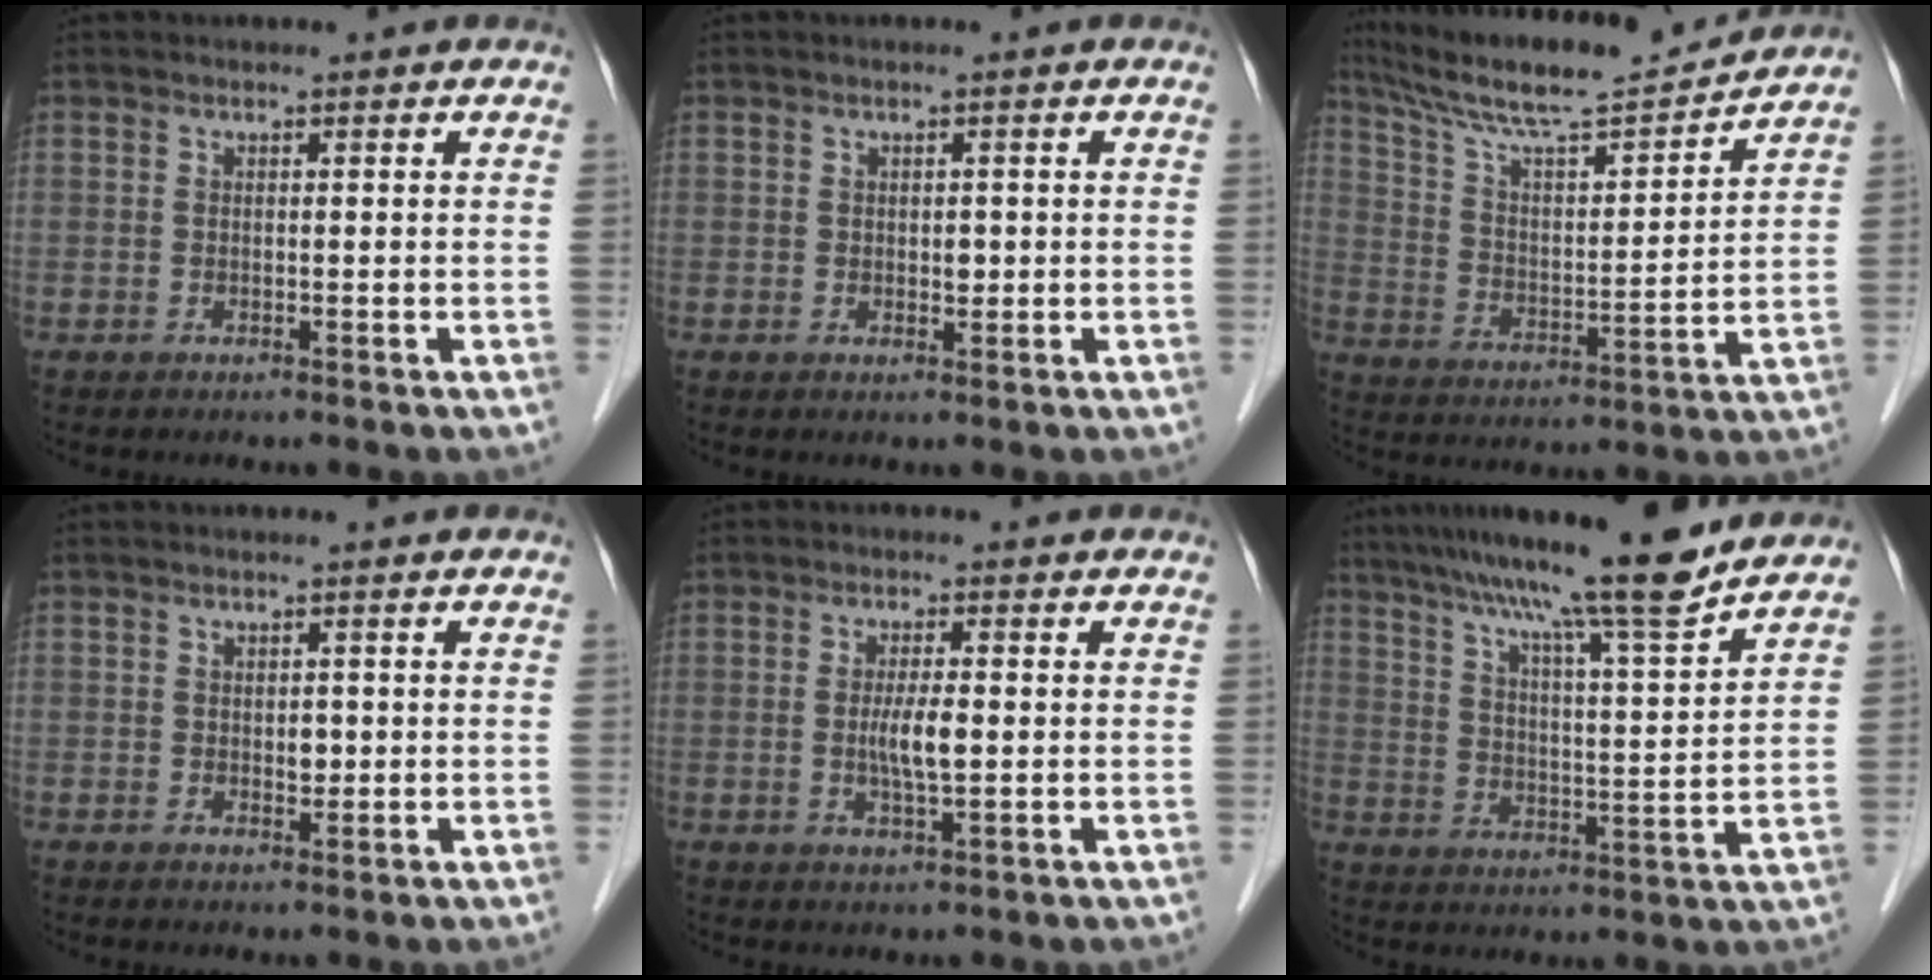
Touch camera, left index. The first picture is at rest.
{"total": 1.2, "force": [0.1, 0.8, 0.9], "torque": [-0.012, 0.000, 0.003]}
{"total": 16.4, "force": [15.0, 0.6, 6.6], "torque": [-0.125, 0.004, 0.252]}
{"total": 1.5, "force": [0.0, 0.9, 1.1], "torque": [-0.016, 0.000, 0.003]}
{"total": 4.0, "force": [-0.3, 0.5, 4.0], "torque": [-0.079, -0.005, -0.004]}
{"total": 15.9, "force": [13.1, -0.5, 8.9], "torque": [-0.144, 0.008, 0.199]}